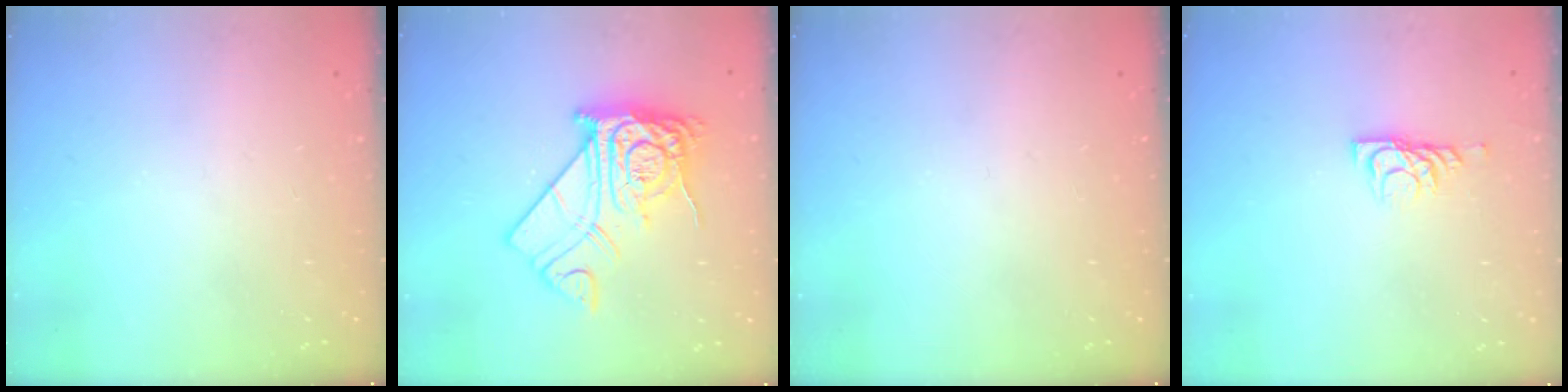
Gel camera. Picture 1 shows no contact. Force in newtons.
{"total": 15.7, "press": 15.6, "slide": 1.6}
{"total": 0.0}
{"total": 6.2, "press": 6.2, "slide": 0.7}